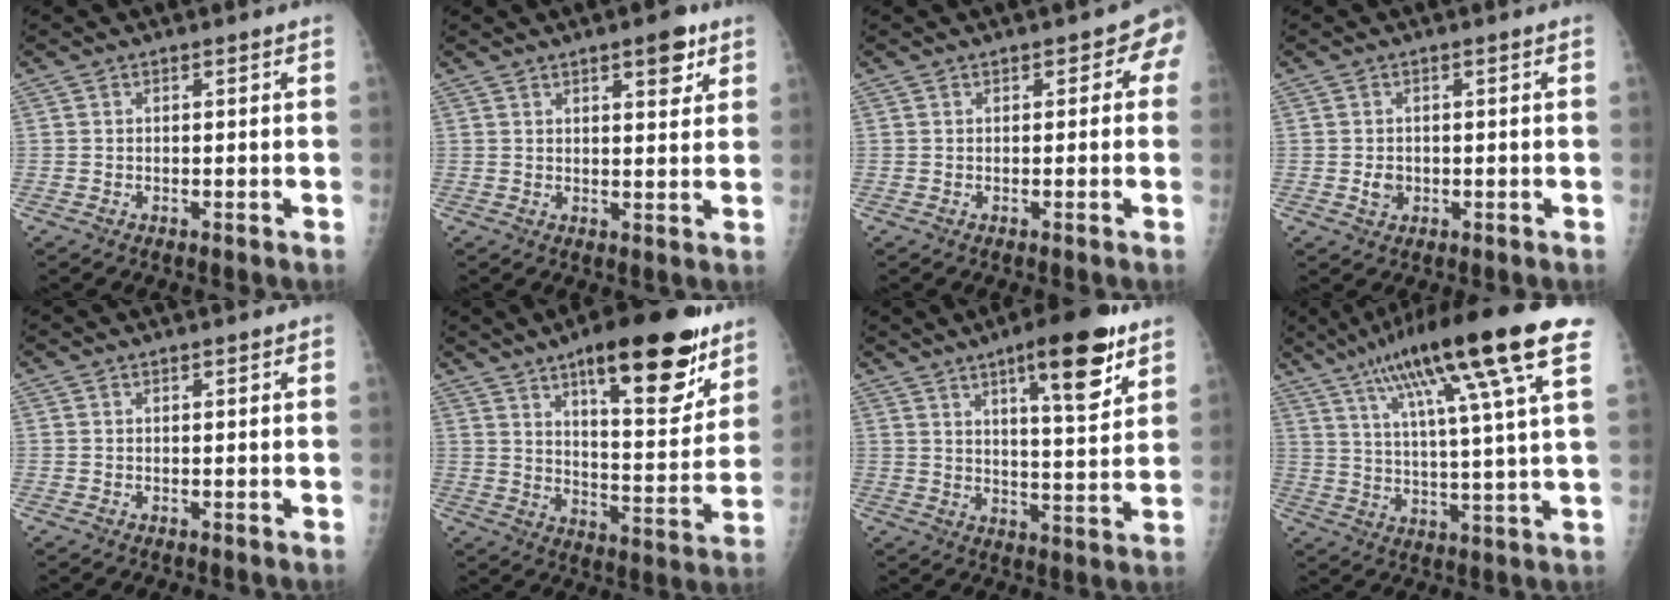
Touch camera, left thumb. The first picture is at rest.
{"total": 4.5, "force": [2.8, 1.9, 3.0], "torque": [-0.023, -0.013, 0.034]}
{"total": 2.9, "force": [0.9, 1.9, 2.1], "torque": [-0.001, 0.005, 0.002]}
{"total": 2.0, "force": [-0.2, 1.7, 1.1], "torque": [-0.012, 0.001, -0.002]}
{"total": 0.6, "force": [0.3, 0.2, 0.5], "torque": [-0.007, 0.000, 0.005]}
{"total": 22.2, "force": [13.4, 7.1, 16.2], "torque": [-0.197, -0.065, 0.202]}
{"total": 14.2, "force": [8.1, 3.5, 11.1], "torque": [-0.142, -0.043, 0.118]}
{"total": 22.3, "force": [11.9, 2.3, 18.7], "torque": [-0.304, -0.009, 0.186]}